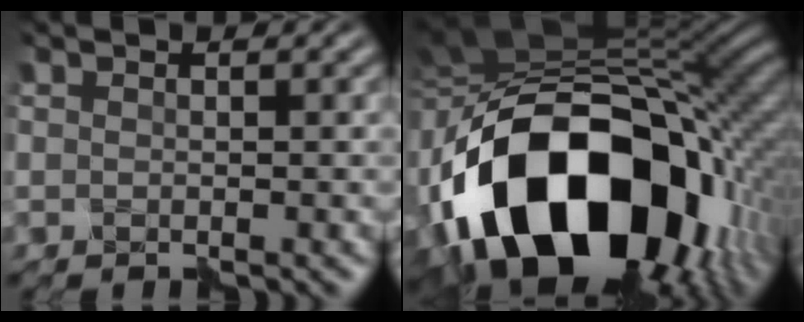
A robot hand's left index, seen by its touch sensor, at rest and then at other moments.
{"total": 20.5, "force": [-6.1, 13.0, 14.6], "torque": [-0.300, -0.024, -0.085]}